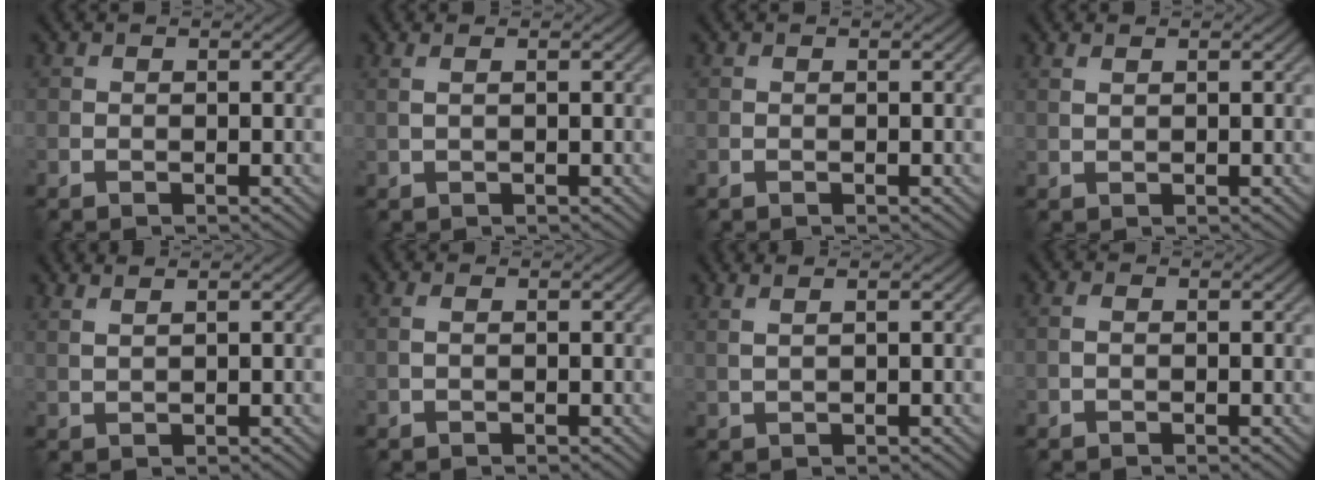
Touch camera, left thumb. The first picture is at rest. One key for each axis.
{"total": 1.2, "fx": 0.5, "fy": 0.2, "fz": 1.0, "tx": -0.021, "ty": 0.001, "tz": 0.007}
{"total": 0.0}
{"total": 1.0, "fx": 0.7, "fy": 0.2, "fz": 0.6, "tx": -0.020, "ty": 0.002, "tz": 0.018}
{"total": 2.3, "fx": 1.7, "fy": 0.5, "fz": 1.4, "tx": -0.021, "ty": 0.002, "tz": 0.026}
{"total": 0.8, "fx": 0.1, "fy": 0.2, "fz": 0.8, "tx": -0.022, "ty": 0.003, "tz": 0.000}
{"total": 2.4, "fx": 1.5, "fy": 0.6, "fz": 1.8, "tx": -0.027, "ty": 0.003, "tz": 0.017}
{"total": 0.9, "fx": 0.0, "fy": 0.5, "fz": 0.8, "tx": -0.021, "ty": 0.005, "tz": -0.004}